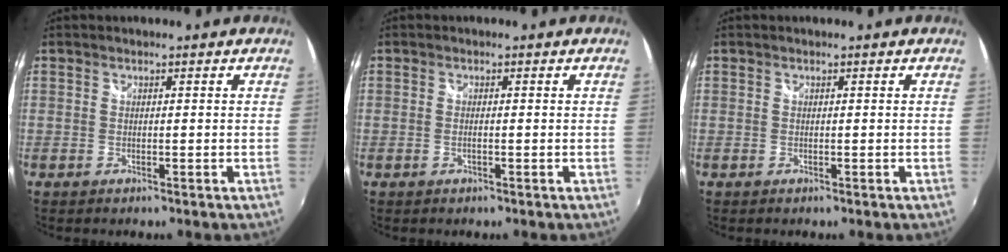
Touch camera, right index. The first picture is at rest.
{"total": 0.8, "force": [-0.3, 0.2, 0.7], "torque": [-0.017, -0.001, -0.006]}
{"total": 0.0}